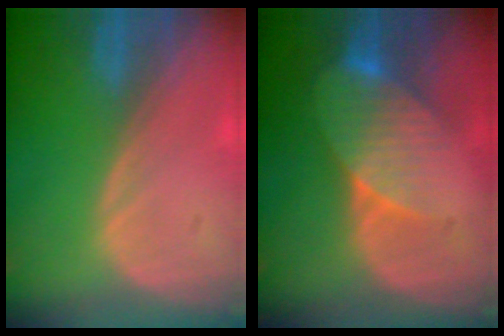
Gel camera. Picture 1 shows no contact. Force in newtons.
{"total": 8.3, "press": 7.3, "slide": 3.9}